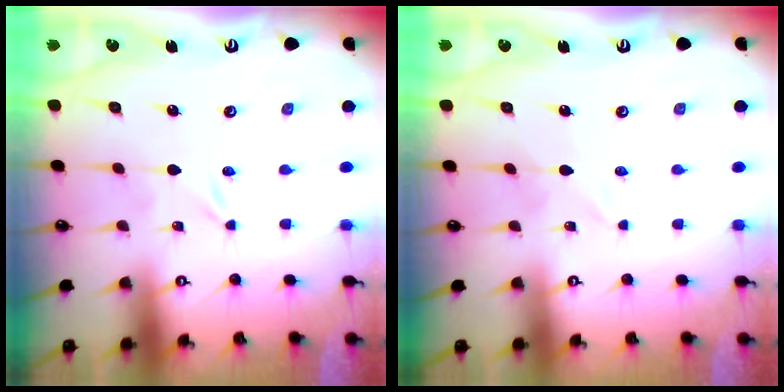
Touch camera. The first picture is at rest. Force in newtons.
{"total": 1.5, "press": 1.5, "slide": 0.1}